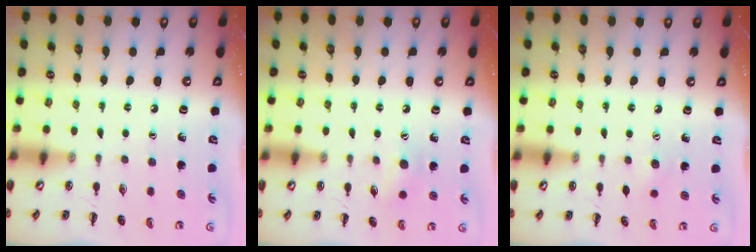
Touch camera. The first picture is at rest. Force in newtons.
{"total": 6.8, "press": 6.6, "slide": 1.6}
{"total": 3.1, "press": 3.0, "slide": 0.7}